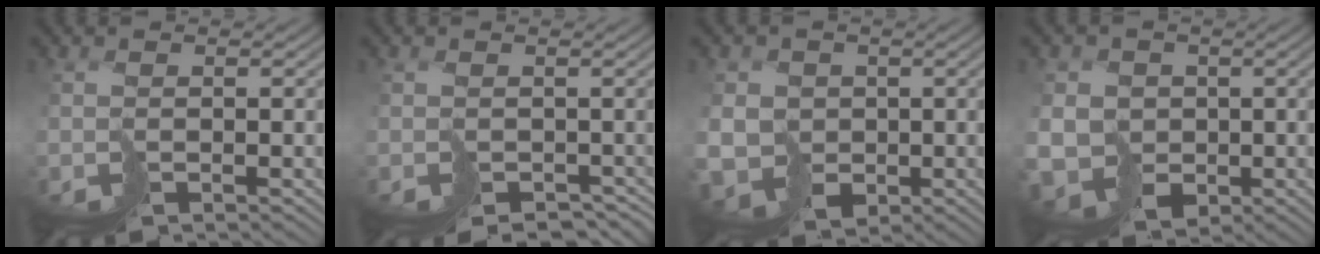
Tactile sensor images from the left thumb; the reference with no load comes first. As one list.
[{"total": 2.4, "force": [-1.4, 1.8, 0.8], "torque": [-0.007, -0.012, -0.011]}, {"total": 7.6, "force": [-0.8, 7.1, 2.7], "torque": [-0.076, -0.030, -0.029]}, {"total": 8.7, "force": [-1.0, 8.0, 3.1], "torque": [-0.089, -0.033, -0.032]}]